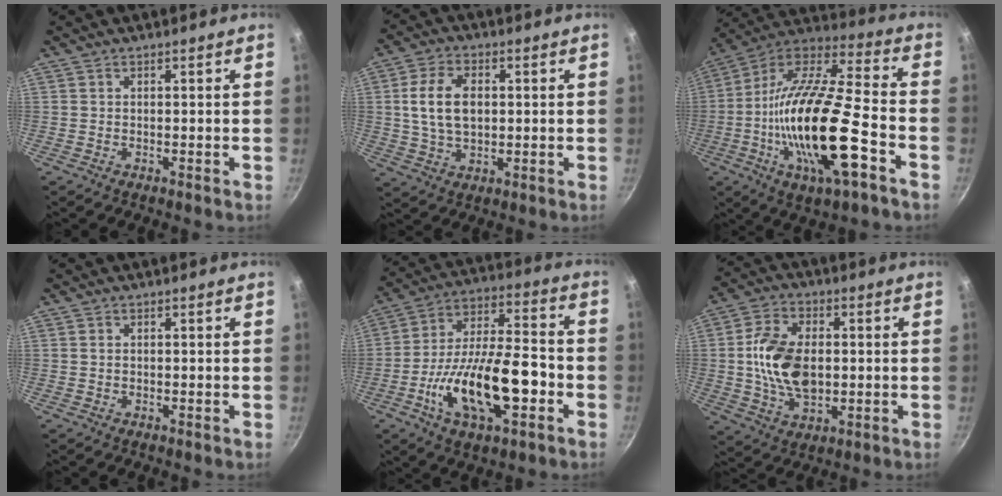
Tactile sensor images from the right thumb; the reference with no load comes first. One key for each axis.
{"total": 10.0, "fx": 1.2, "fy": 6.3, "fz": 7.7, "tx": -0.133, "ty": 0.006, "tz": 0.021}
{"total": 25.9, "fx": -7.3, "fy": 8.0, "fz": 23.5, "tx": -0.429, "ty": 0.018, "tz": -0.143}
{"total": 0.7, "fx": 0.1, "fy": 0.5, "fz": 0.3, "tx": -0.005, "ty": 0.003, "tz": 0.001}
{"total": 20.4, "fx": -6.2, "fy": 8.8, "fz": 17.3, "tx": -0.286, "ty": 0.040, "tz": -0.107}
{"total": 13.7, "fx": 0.2, "fy": 8.8, "fz": 10.5, "tx": -0.175, "ty": 0.006, "tz": 0.002}